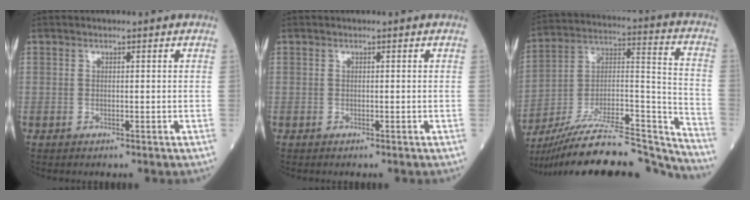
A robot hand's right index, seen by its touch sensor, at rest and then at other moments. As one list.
[{"total": 0.0}, {"total": 26.5, "force": [-24.3, 2.4, 10.3], "torque": [-0.142, 0.015, -0.384]}]